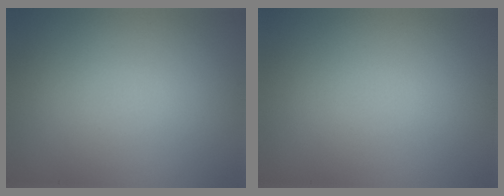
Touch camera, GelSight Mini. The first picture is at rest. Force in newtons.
{"total": 0.0}